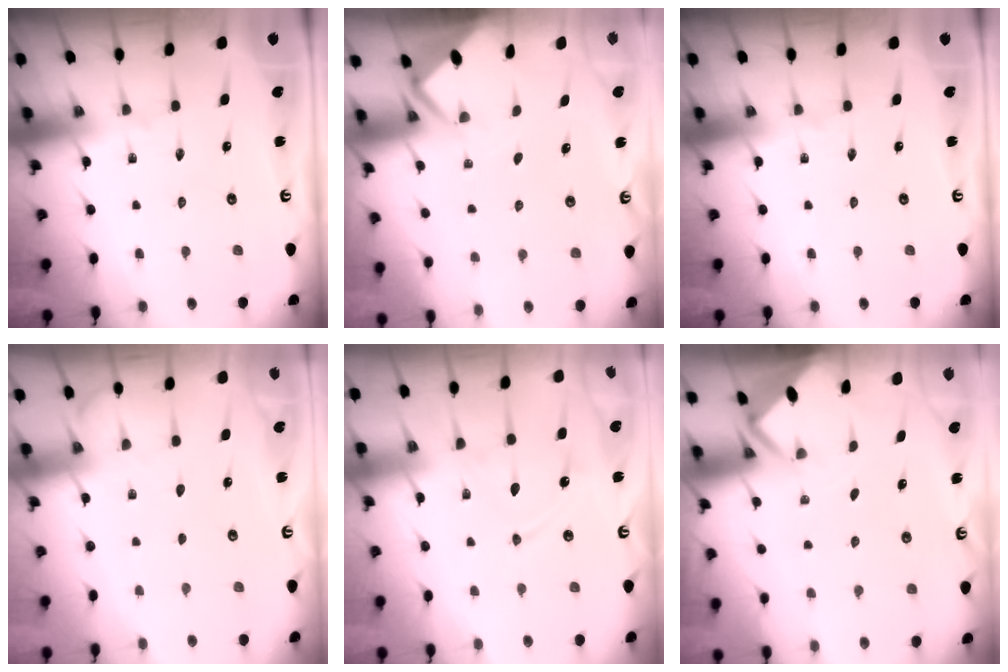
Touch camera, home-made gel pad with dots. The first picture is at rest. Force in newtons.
{"total": 2.8, "press": 2.8, "slide": 0.2}
{"total": 0.0}
{"total": 2.3, "press": 2.3, "slide": 0.3}
{"total": 11.7, "press": 11.7, "slide": 1.1}
{"total": 2.2, "press": 2.2, "slide": 0.2}